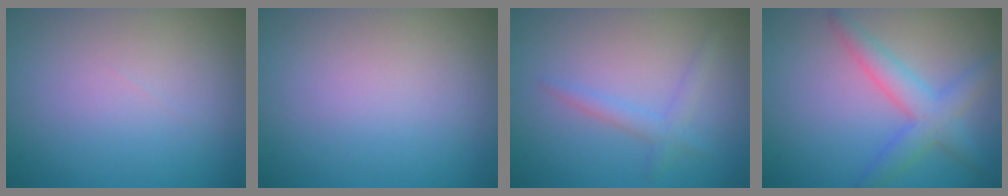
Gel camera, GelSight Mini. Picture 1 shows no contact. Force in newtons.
{"total": 0.0}
{"total": 1.7, "press": 1.7, "slide": 0.1}
{"total": 3.9, "press": 3.9, "slide": 0.2}